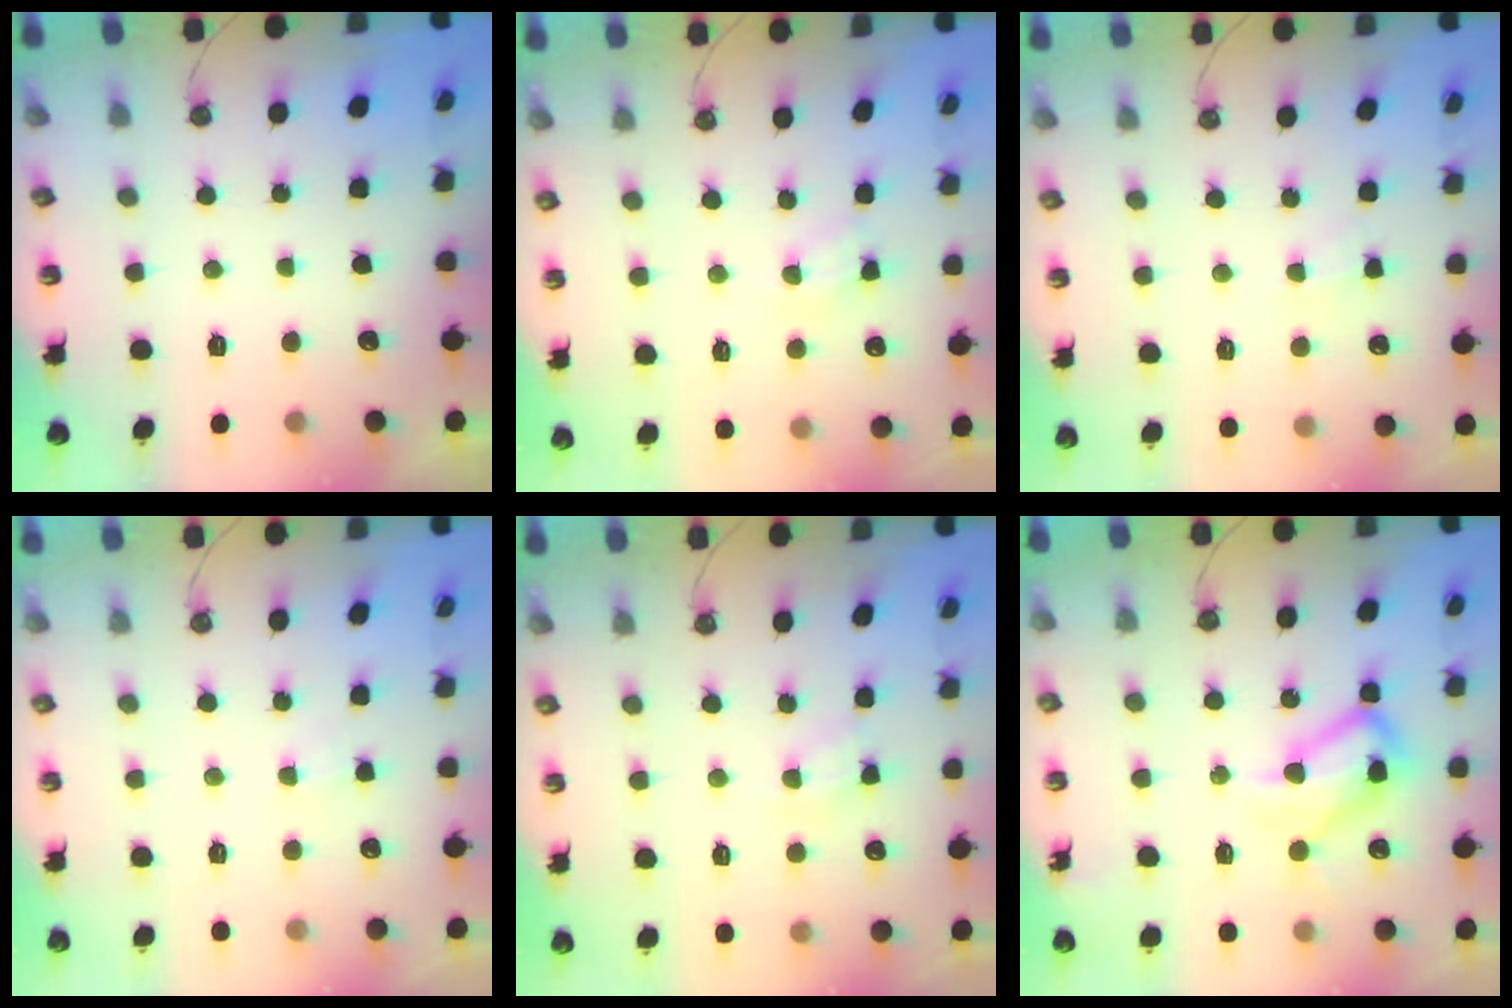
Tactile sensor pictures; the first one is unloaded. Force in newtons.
{"total": 4.5, "press": 4.4, "slide": 0.6}
{"total": 2.0, "press": 2.0, "slide": 0.3}
{"total": 2.3, "press": 2.3, "slide": 0.4}
{"total": 4.8, "press": 4.7, "slide": 0.8}
{"total": 15.3, "press": 15.2, "slide": 1.2}